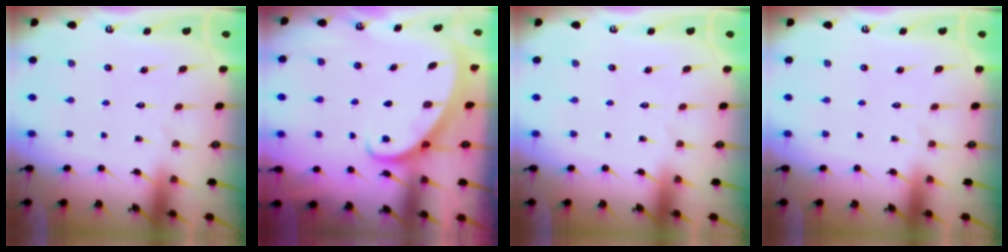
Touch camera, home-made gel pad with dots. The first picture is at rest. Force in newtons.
{"total": 2.3, "press": 2.3, "slide": 0.2}
{"total": 0.0}
{"total": 0.0}